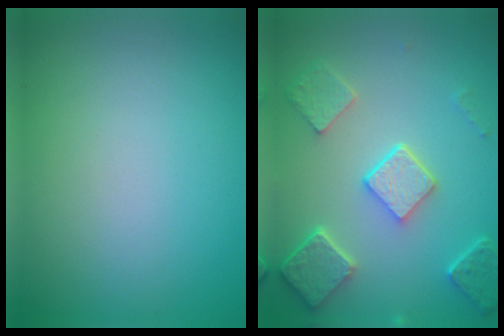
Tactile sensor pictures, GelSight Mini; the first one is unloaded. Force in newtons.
{"total": 5.3, "press": 4.1, "slide": 3.4}